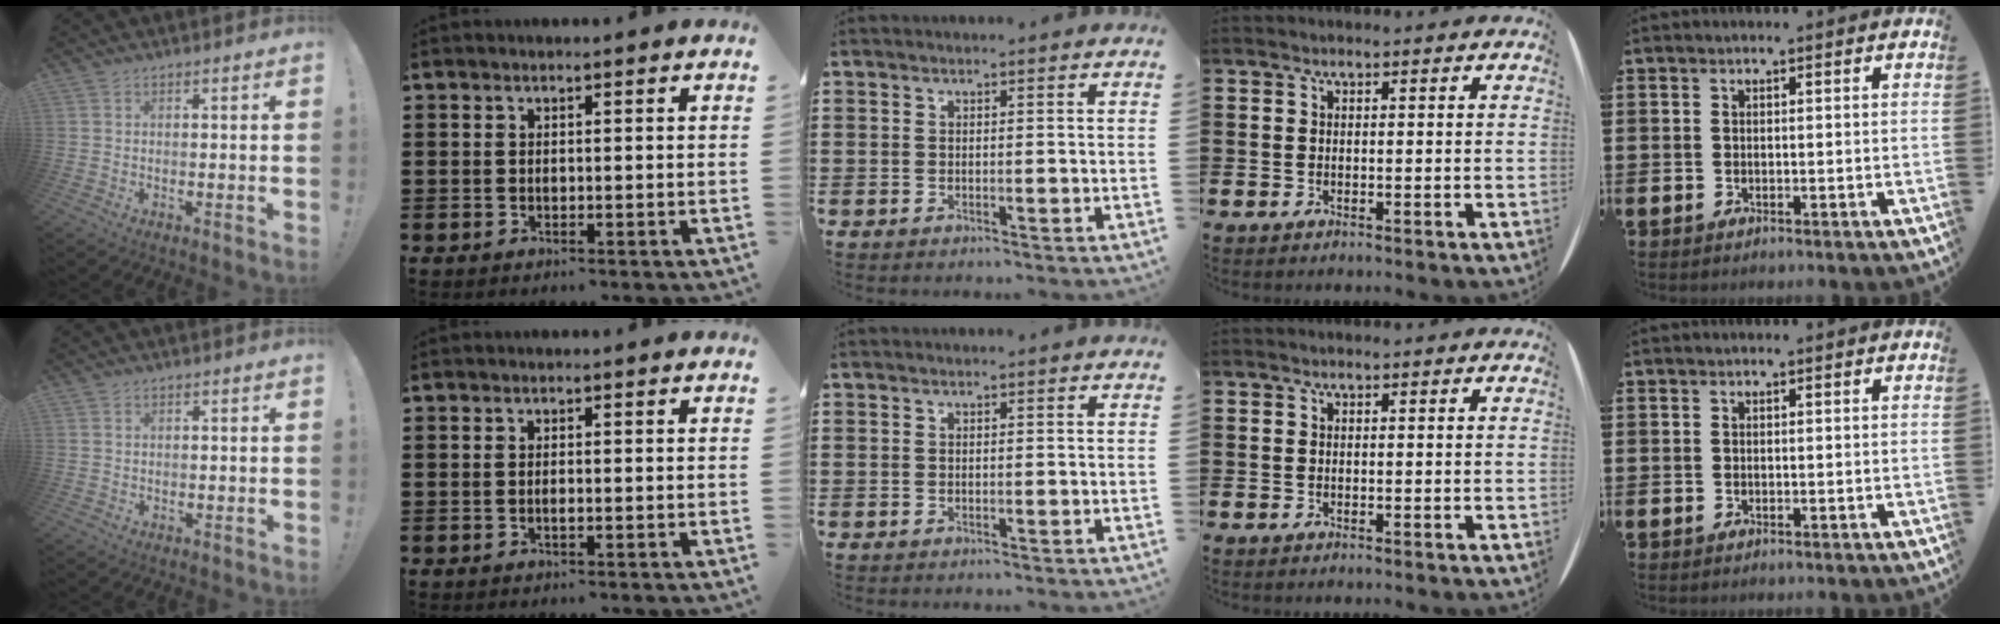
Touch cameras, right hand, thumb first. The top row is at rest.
{"thumb": {"total": 0.7, "force": [-0.2, 0.6, -0.1], "torque": [0.002, 0.002, -0.004]}, "index": {"total": 0.8, "force": [-0.3, 0.2, 0.7], "torque": [-0.014, -0.004, -0.004]}}